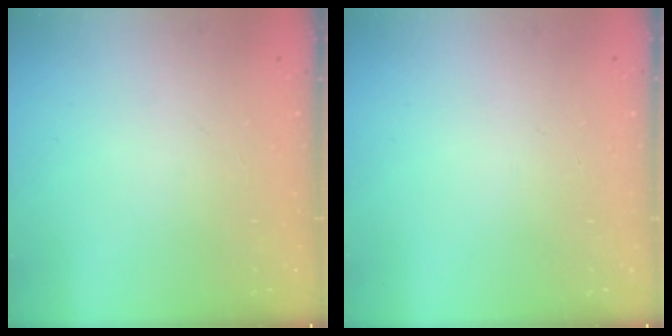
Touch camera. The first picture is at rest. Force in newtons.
{"total": 0.0}